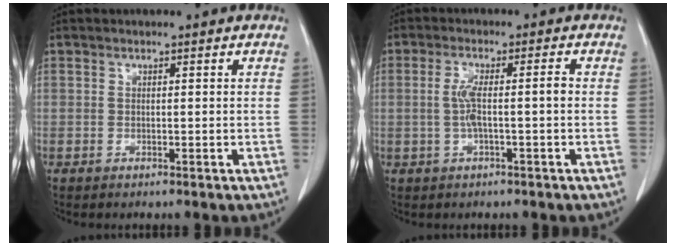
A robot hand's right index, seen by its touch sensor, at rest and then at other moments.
{"total": 4.5, "force": [-0.4, 0.5, 4.5], "torque": [-0.094, 0.011, -0.005]}